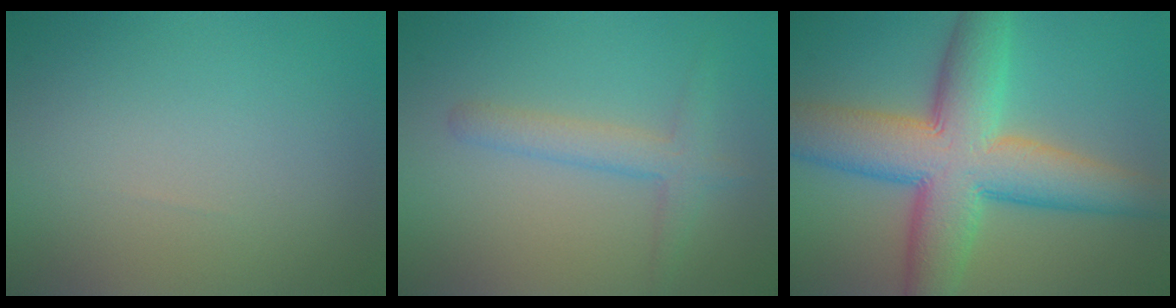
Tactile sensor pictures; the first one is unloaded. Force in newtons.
{"total": 2.8, "press": 2.8, "slide": 0.2}
{"total": 12.0, "press": 12.0, "slide": 0.5}